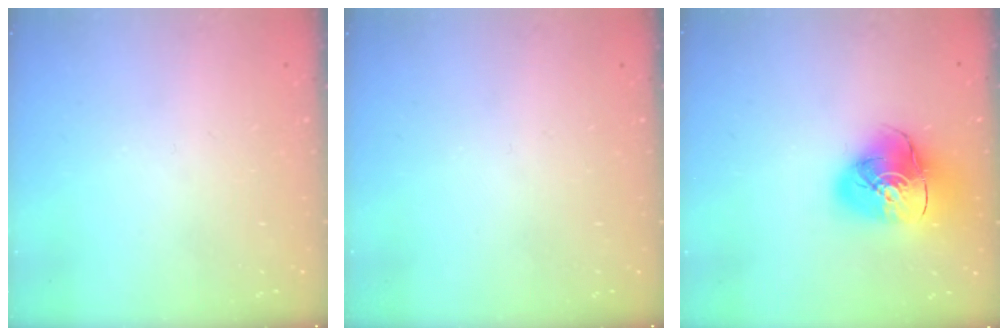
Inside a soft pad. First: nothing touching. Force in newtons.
{"total": 0.0}
{"total": 16.0, "press": 15.8, "slide": 2.1}